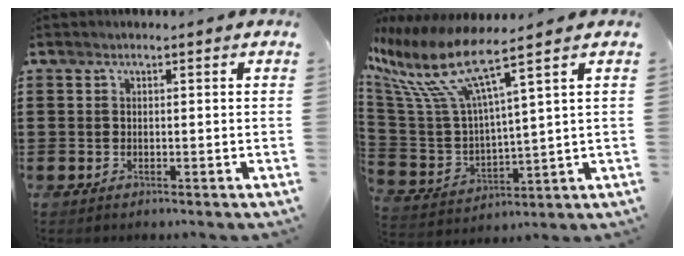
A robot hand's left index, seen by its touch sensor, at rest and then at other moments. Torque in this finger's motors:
{"motor_torque": [2.14, 0.00, 0.63, 0.21]}